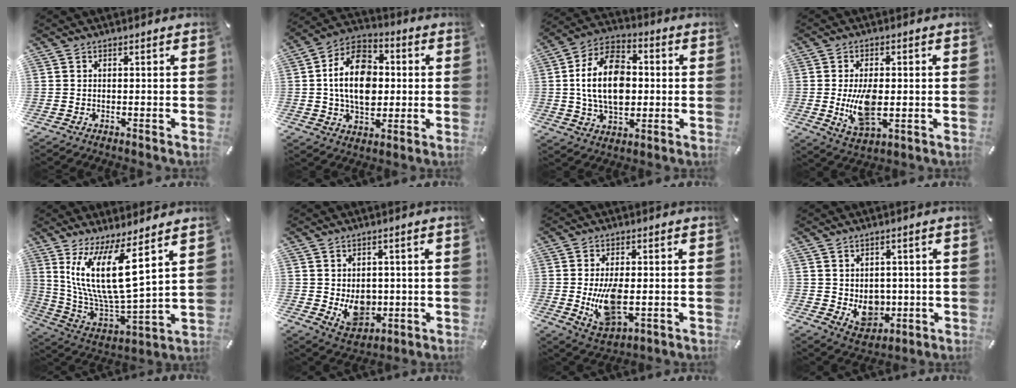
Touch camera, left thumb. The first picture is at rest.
{"total": 15.7, "force": [0.5, 11.3, 10.9], "torque": [-0.206, 0.012, 0.007]}
{"total": 16.1, "force": [0.3, 11.0, 11.8], "torque": [-0.236, 0.007, 0.003]}
{"total": 10.0, "force": [-0.5, 5.3, 8.4], "torque": [-0.167, -0.014, -0.009]}
{"total": 17.4, "force": [8.3, 4.3, 14.7], "torque": [-0.319, -0.058, 0.132]}
{"total": 8.2, "force": [-0.5, 6.9, 4.4], "torque": [-0.055, -0.002, -0.004]}
{"total": 10.8, "force": [-0.7, 5.9, 8.9], "torque": [-0.181, -0.014, -0.012]}
{"total": 7.5, "force": [-0.2, 6.6, 3.5], "torque": [-0.036, -0.004, 0.003]}